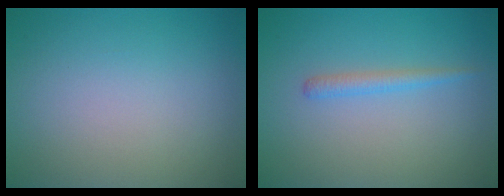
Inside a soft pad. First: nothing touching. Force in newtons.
{"total": 1.3, "press": 1.3, "slide": 0.1}